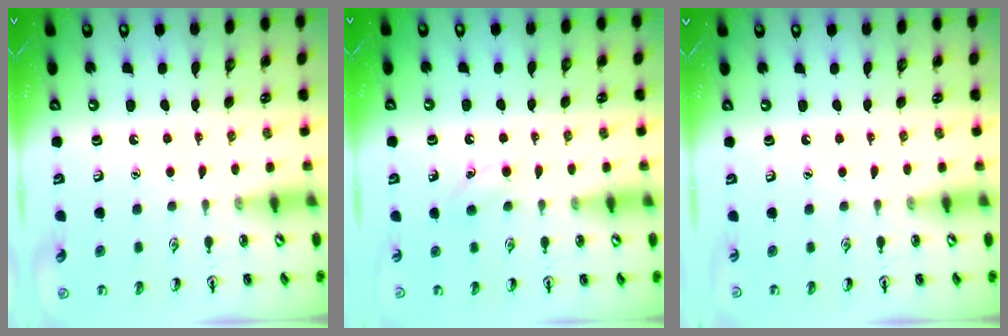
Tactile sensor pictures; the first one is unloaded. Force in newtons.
{"total": 4.2, "press": 4.0, "slide": 1.3}
{"total": 0.0}